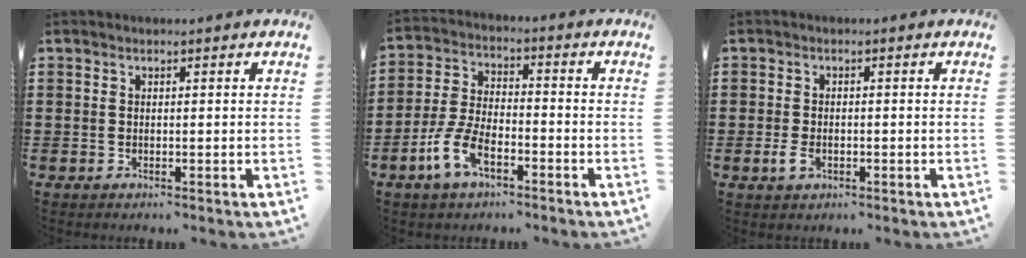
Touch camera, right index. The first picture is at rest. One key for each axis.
{"total": 7.3, "fx": -4.0, "fy": 3.3, "fz": 5.1, "tx": -0.132, "ty": -0.002, "tz": -0.082}
{"total": 2.3, "fx": -0.9, "fy": 1.3, "fz": 1.7, "tx": -0.047, "ty": -0.008, "tz": -0.019}